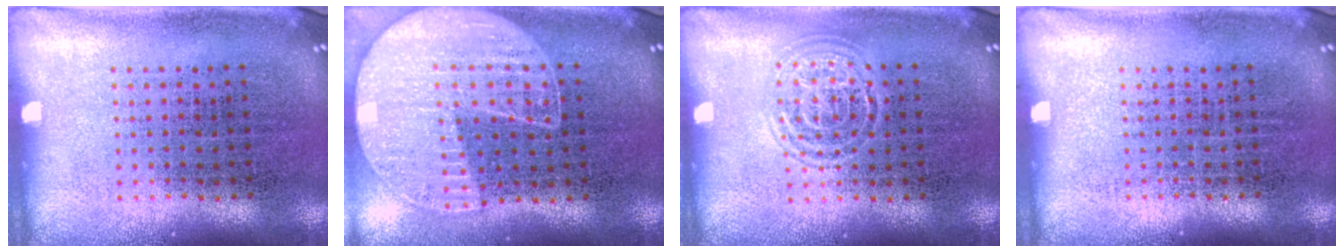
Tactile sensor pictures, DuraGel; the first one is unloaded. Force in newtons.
{"total": 1.3, "press": 1.3, "slide": 0.2}
{"total": 1.3, "press": 1.3, "slide": 0.2}
{"total": 0.0}